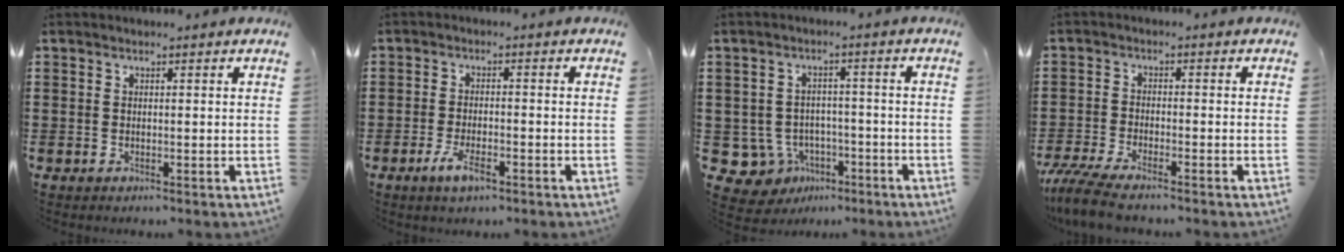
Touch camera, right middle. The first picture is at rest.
{"total": 4.0, "force": [-2.1, 1.3, 3.2], "torque": [-0.071, -0.003, -0.044]}
{"total": 5.5, "force": [-2.8, 4.4, 1.6], "torque": [-0.060, 0.007, -0.054]}
{"total": 4.7, "force": [-4.2, 0.2, 2.0], "torque": [-0.062, -0.018, -0.089]}